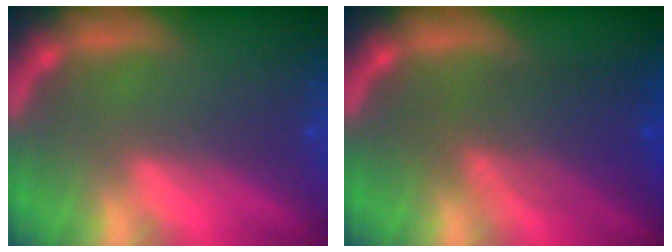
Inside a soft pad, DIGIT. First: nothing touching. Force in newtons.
{"total": 6.0}